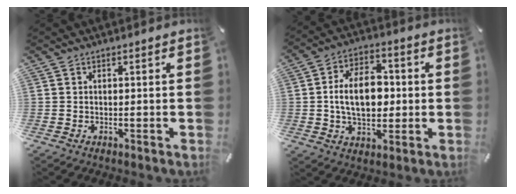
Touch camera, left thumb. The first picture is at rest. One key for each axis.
{"total": 13.2, "fx": 0.2, "fy": 8.7, "fz": 9.9, "tx": -0.182, "ty": 0.010, "tz": 0.002}